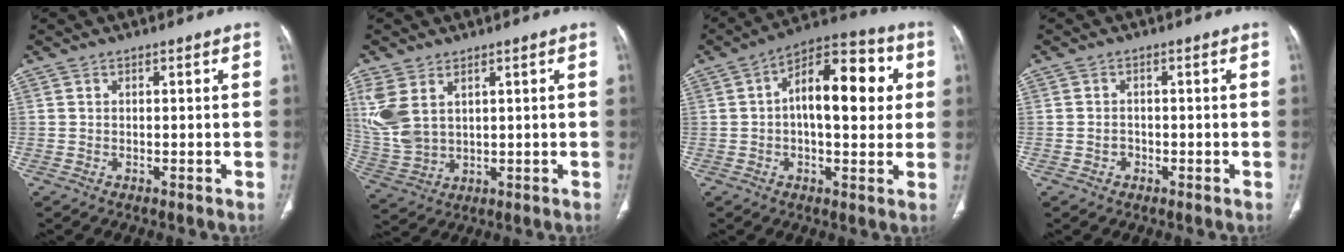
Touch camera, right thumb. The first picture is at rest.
{"total": 9.9, "force": [3.9, 6.0, 6.8], "torque": [-0.163, -0.009, 0.097]}
{"total": 16.4, "force": [2.4, 7.8, 14.2], "torque": [-0.185, 0.026, 0.028]}
{"total": 1.6, "force": [-0.7, 1.4, 0.4], "torque": [-0.001, 0.008, -0.012]}